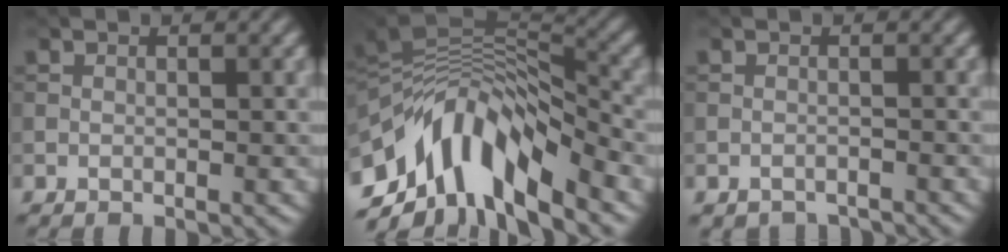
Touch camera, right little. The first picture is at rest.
{"total": 10.4, "force": [-5.2, 4.8, 7.7], "torque": [-0.132, 0.012, -0.091]}
{"total": 2.0, "force": [-2.0, 0.4, 0.2], "torque": [0.000, -0.006, -0.030]}